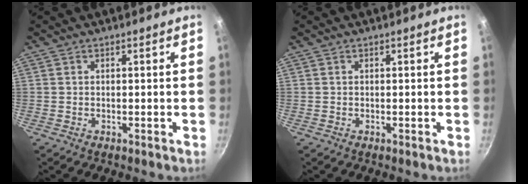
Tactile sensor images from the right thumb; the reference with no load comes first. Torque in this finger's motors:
{"motor_torque": [0.10, -0.09, 0.18, 0.07, -0.02]}